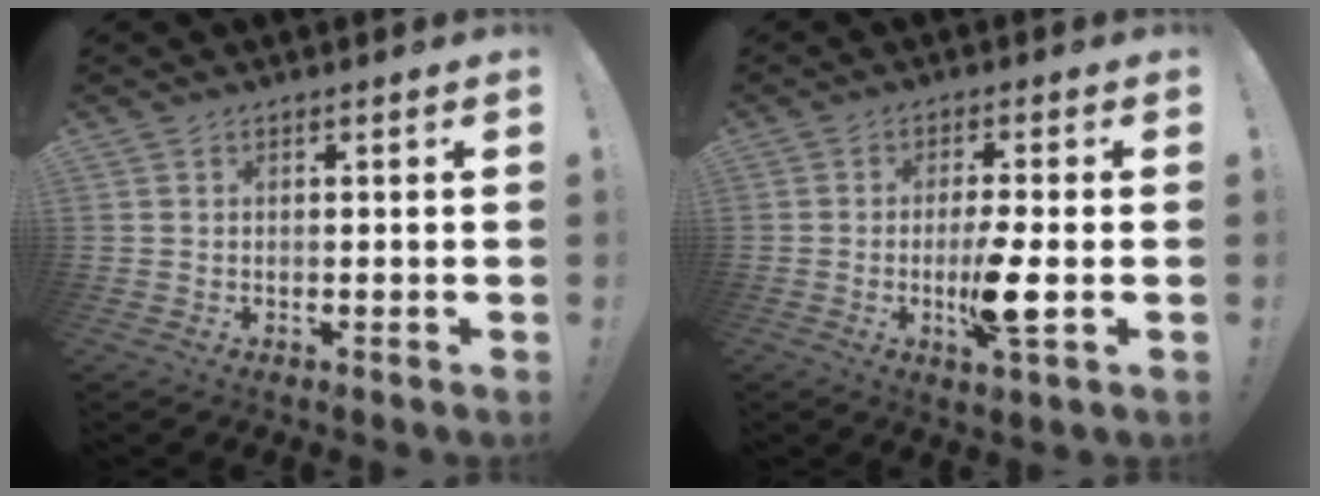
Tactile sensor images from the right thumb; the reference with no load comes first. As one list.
[{"total": 8.8, "force": [-2.2, 0.7, 8.5], "torque": [-0.151, -0.011, -0.041]}]